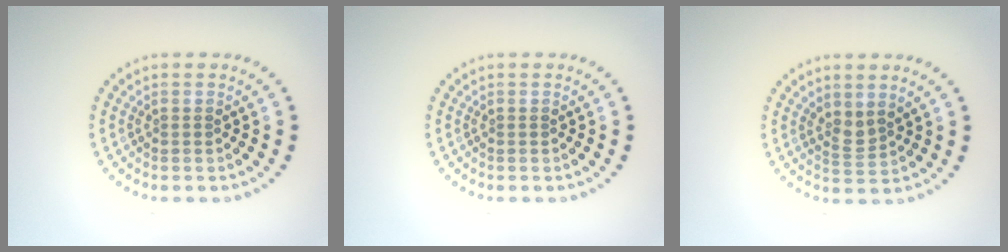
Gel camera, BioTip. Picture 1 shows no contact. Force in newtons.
{"total": 0.0}
{"total": 1.8, "press": 1.3, "slide": 1.2}